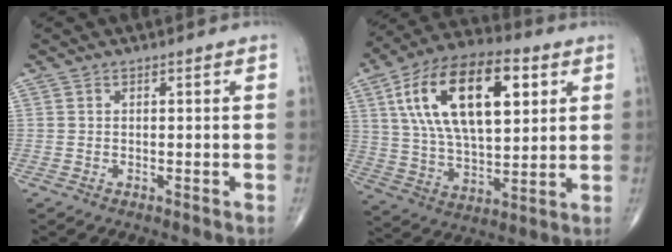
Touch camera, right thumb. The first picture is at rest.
{"total": 23.6, "force": [7.6, 11.5, 19.2], "torque": [-0.325, -0.006, 0.129]}